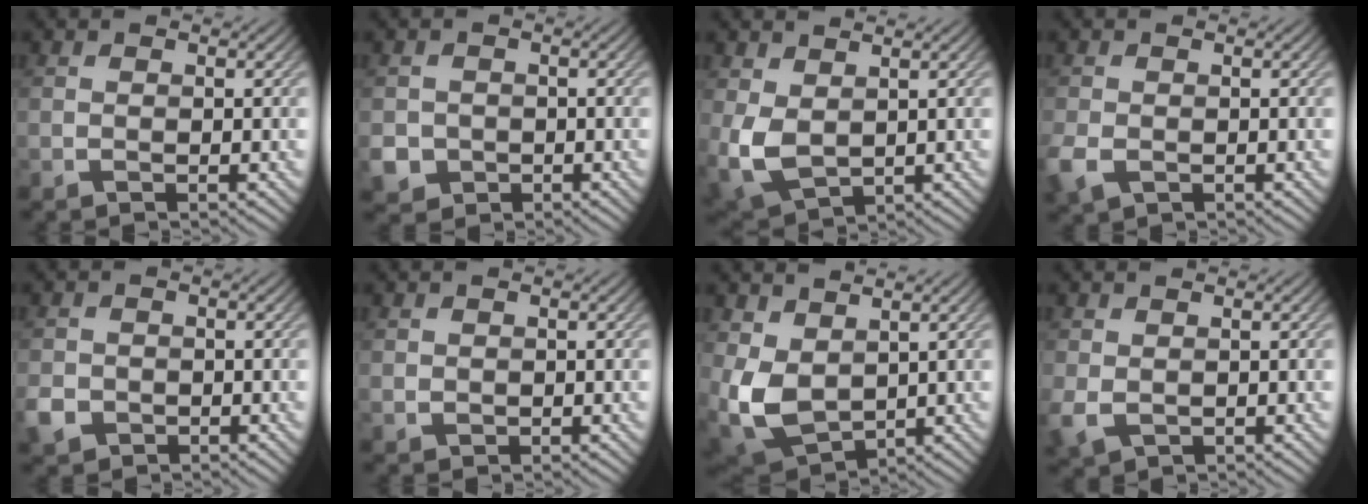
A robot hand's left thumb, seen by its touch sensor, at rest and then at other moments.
{"total": 3.6, "force": [-1.2, 3.2, 1.0], "torque": [-0.027, -0.013, -0.029]}
{"total": 6.1, "force": [1.0, 3.9, 4.6], "torque": [-0.122, -0.010, 0.018]}
{"total": 3.4, "force": [-1.3, 2.4, 2.1], "torque": [-0.057, -0.012, -0.031]}
{"total": 3.0, "force": [-1.3, 2.4, 1.2], "torque": [-0.031, -0.009, -0.031]}
{"total": 0.9, "force": [0.5, 0.7, 0.2], "torque": [-0.007, -0.002, 0.012]}
{"total": 8.6, "force": [1.6, 5.5, 6.4], "torque": [-0.181, -0.010, 0.031]}
{"total": 2.7, "force": [0.0, 1.9, 2.0], "torque": [-0.059, -0.007, 0.002]}